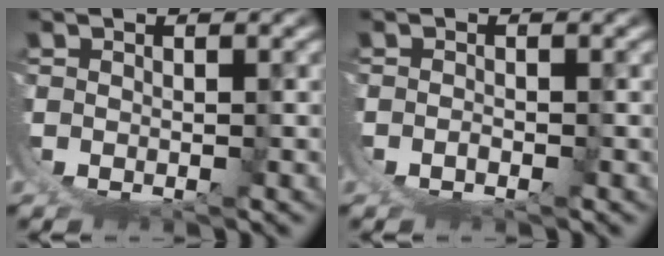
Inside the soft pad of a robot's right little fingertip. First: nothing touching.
{"total": 0.7, "force": [-0.4, -0.4, 0.3], "torque": [-0.001, 0.003, -0.011]}